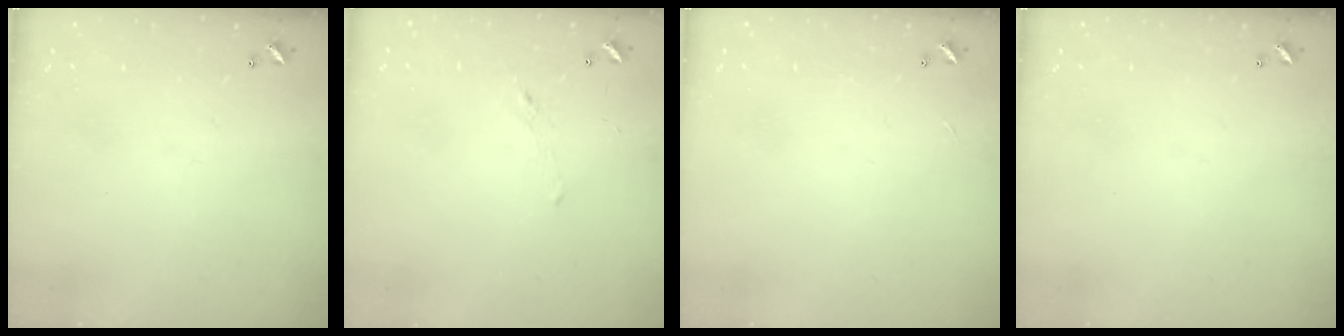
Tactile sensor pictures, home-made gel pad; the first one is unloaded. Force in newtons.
{"total": 1.1, "press": 0.9, "slide": 0.6}
{"total": 0.0}
{"total": 0.0}